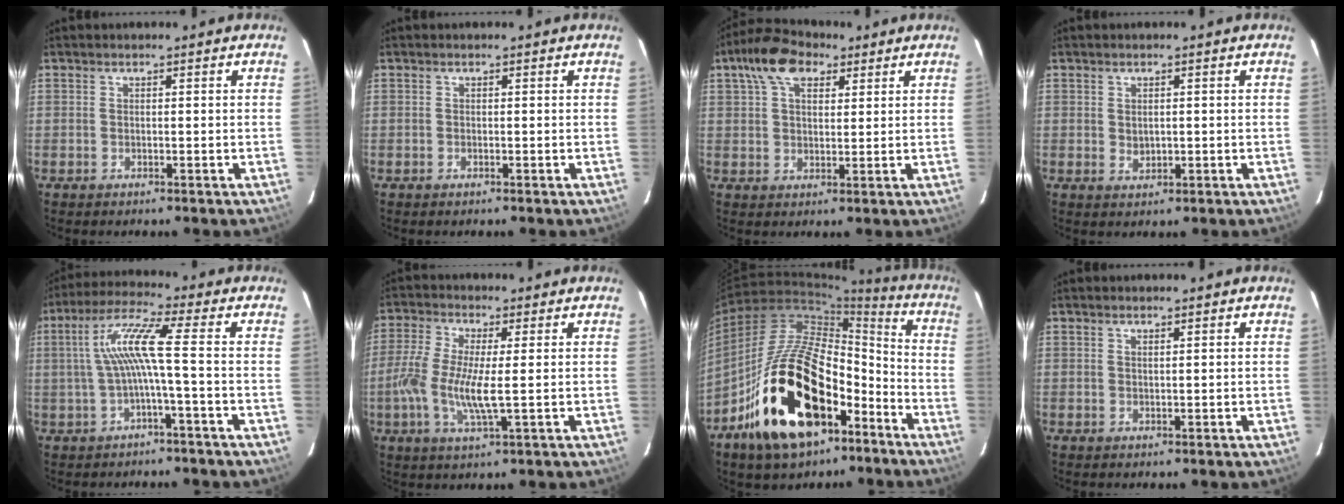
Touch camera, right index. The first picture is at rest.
{"total": 0.0}
{"total": 9.4, "force": [4.9, 5.3, 6.1], "torque": [-0.115, 0.035, 0.079]}
{"total": 1.9, "force": [0.3, 1.5, 1.1], "torque": [-0.016, 0.001, 0.008]}
{"total": 8.1, "force": [-1.0, -0.8, 8.0], "torque": [-0.167, 0.010, -0.011]}
{"total": 8.9, "force": [-1.0, 1.6, 8.7], "torque": [-0.186, -0.007, -0.026]}
{"total": 24.7, "force": [-12.8, 13.0, 16.7], "torque": [-0.309, 0.020, -0.206]}
{"total": 0.5, "force": [0.5, 0.0, 0.2], "torque": [-0.004, 0.000, 0.009]}